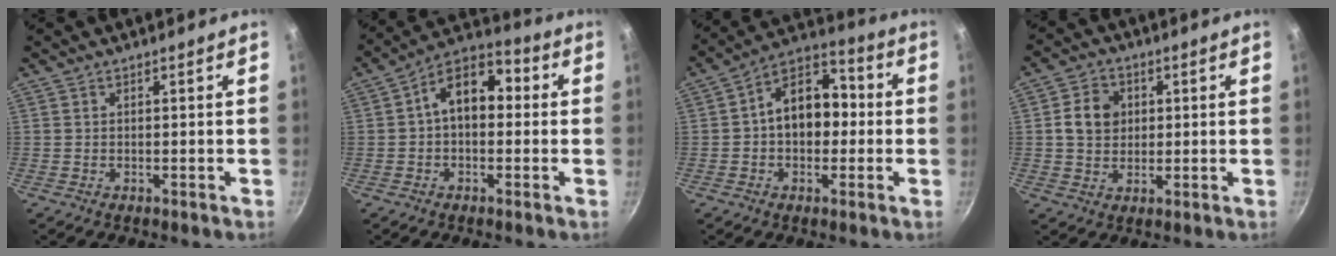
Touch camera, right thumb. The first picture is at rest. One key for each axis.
{"total": 11.2, "fx": 1.0, "fy": 7.1, "fz": 8.6, "tx": -0.110, "ty": 0.039, "tz": 0.001}
{"total": 13.0, "fx": 0.2, "fy": 8.7, "fz": 9.6, "tx": -0.116, "ty": 0.038, "tz": -0.010}
{"total": 7.4, "fx": 1.2, "fy": 6.1, "fz": 4.0, "tx": -0.050, "ty": 0.001, "tz": 0.018}